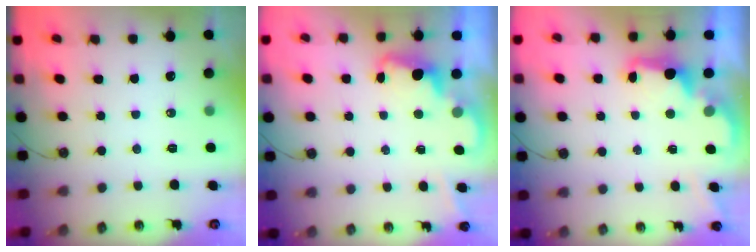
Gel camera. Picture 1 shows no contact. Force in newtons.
{"total": 2.4, "press": 2.4, "slide": 0.5}
{"total": 2.7, "press": 2.6, "slide": 0.8}